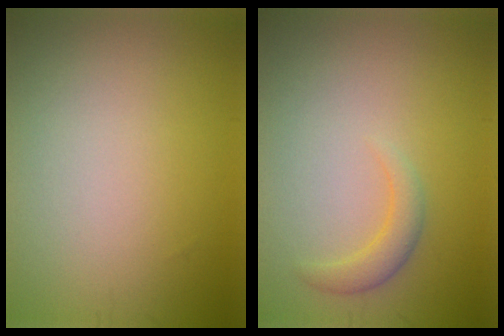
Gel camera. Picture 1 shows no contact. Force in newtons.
{"total": 1.9, "press": 1.9, "slide": 0.1}